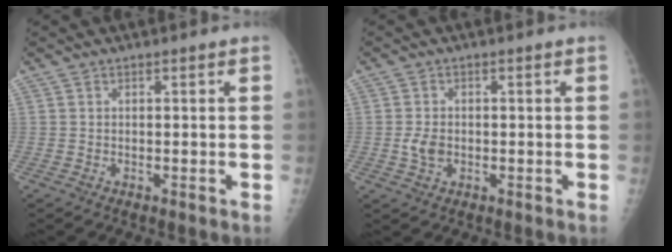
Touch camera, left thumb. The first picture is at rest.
{"total": 3.1, "force": [-0.5, 2.2, 2.0], "torque": [-0.033, 0.001, -0.010]}